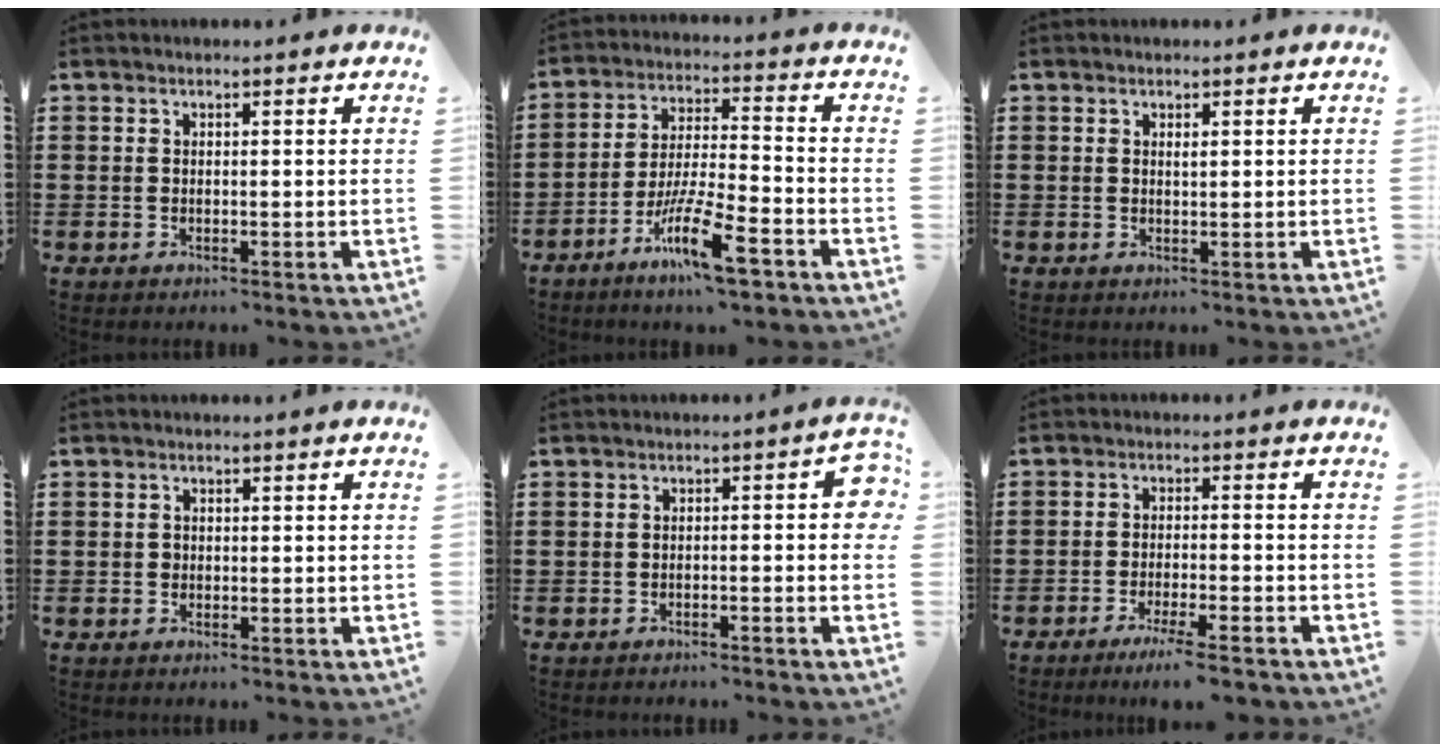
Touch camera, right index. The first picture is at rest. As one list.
[{"total": 11.2, "force": [-6.6, 1.9, 8.9], "torque": [-0.173, 0.003, -0.123]}, {"total": 0.6, "force": [0.3, 0.1, 0.5], "torque": [-0.012, 0.000, 0.005]}, {"total": 0.7, "force": [-0.1, 0.6, 0.2], "torque": [-0.005, 0.004, -0.003]}, {"total": 2.5, "force": [-1.3, 0.4, 2.1], "torque": [-0.028, -0.002, -0.027]}, {"total": 4.4, "force": [-3.4, -0.2, 2.8], "torque": [-0.050, -0.011, -0.063]}]